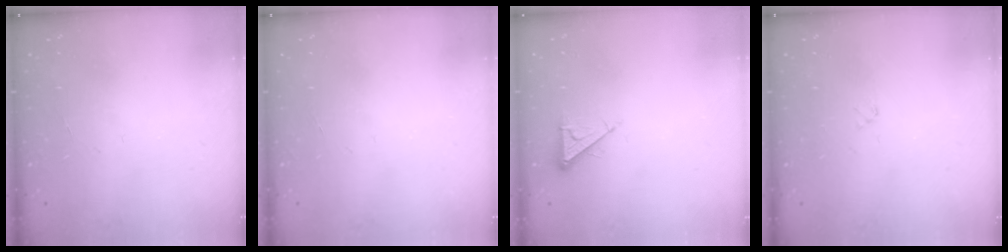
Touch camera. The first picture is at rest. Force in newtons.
{"total": 0.0}
{"total": 4.5, "press": 4.5, "slide": 0.7}
{"total": 2.4, "press": 2.3, "slide": 0.4}